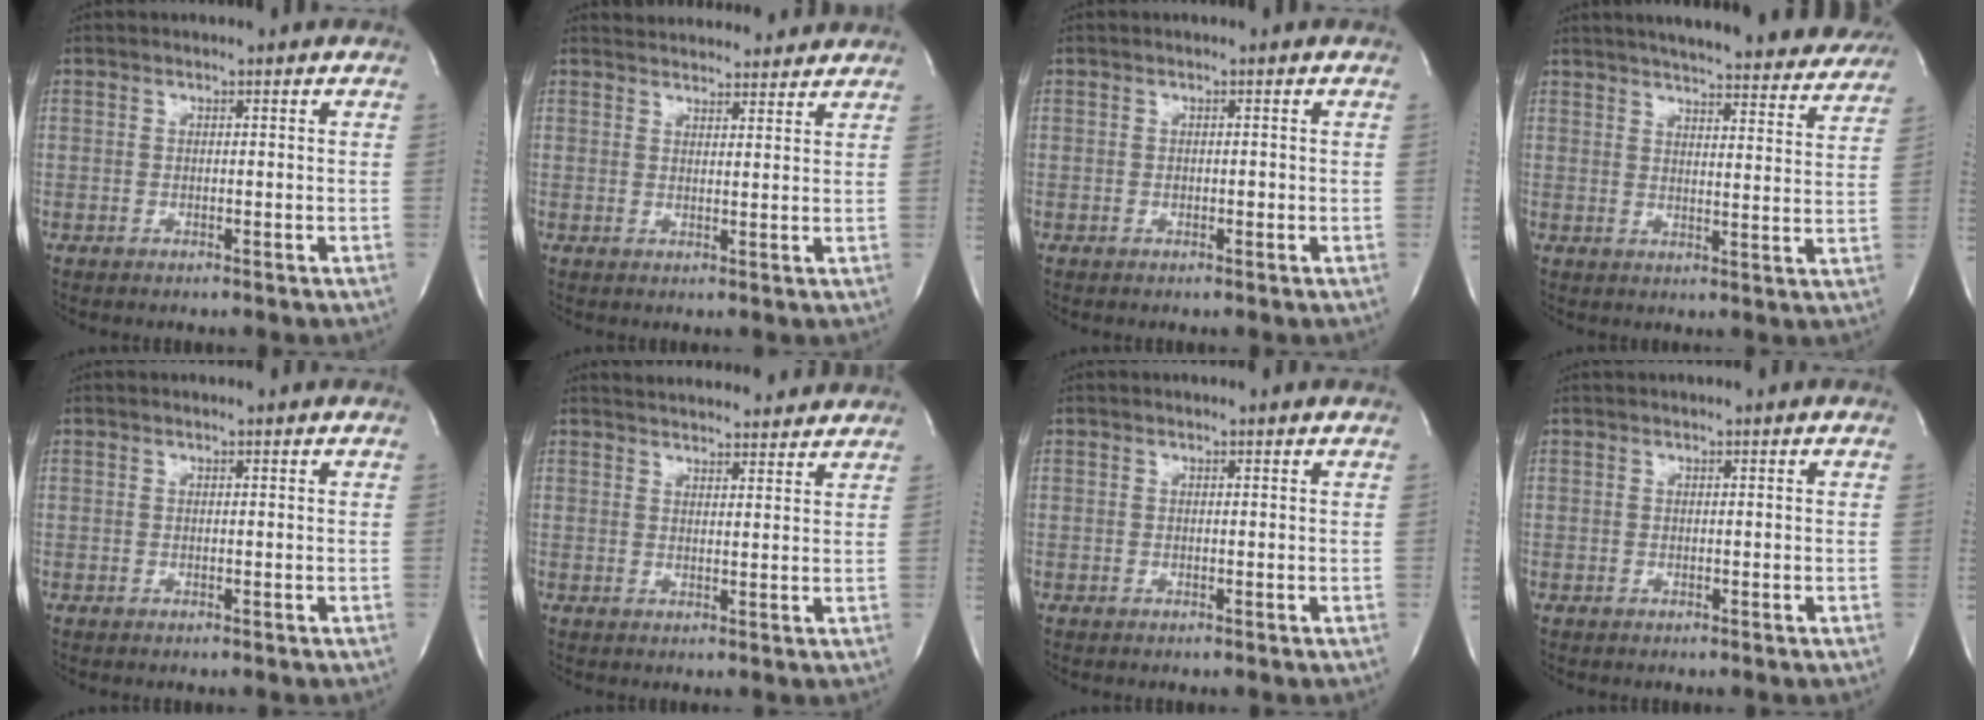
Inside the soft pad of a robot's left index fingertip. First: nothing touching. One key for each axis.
{"total": 9.5, "fx": 9.1, "fy": 2.1, "fz": 1.8, "tx": -0.019, "ty": 0.013, "tz": 0.110}
{"total": 0.6, "fx": -0.5, "fy": 0.3, "fz": 0.3, "tx": -0.001, "ty": -0.002, "tz": -0.011}
{"total": 26.3, "fx": 23.6, "fy": 4.5, "fz": 10.7, "tx": -0.165, "ty": -0.035, "tz": 0.281}
{"total": 0.6, "fx": 0.5, "fy": -0.1, "fz": 0.2, "tx": -0.008, "ty": 0.000, "tz": 0.006}
{"total": 11.4, "fx": 10.9, "fy": 2.1, "fz": 2.8, "tx": -0.034, "ty": 0.011, "tz": 0.132}
{"total": 0.9, "fx": 0.9, "fy": 0.0, "fz": 0.1, "tx": -0.010, "ty": -0.003, "tz": 0.005}
{"total": 1.2, "fx": 1.1, "fy": 0.0, "fz": 0.4, "tx": -0.008, "ty": 0.017, "tz": 0.015}